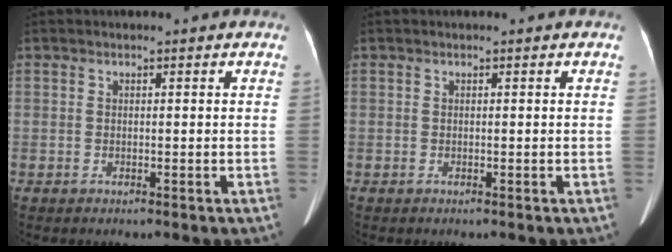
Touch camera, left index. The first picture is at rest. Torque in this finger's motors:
{"motor_torque": [0.00, 0.00, 0.00, 0.00]}